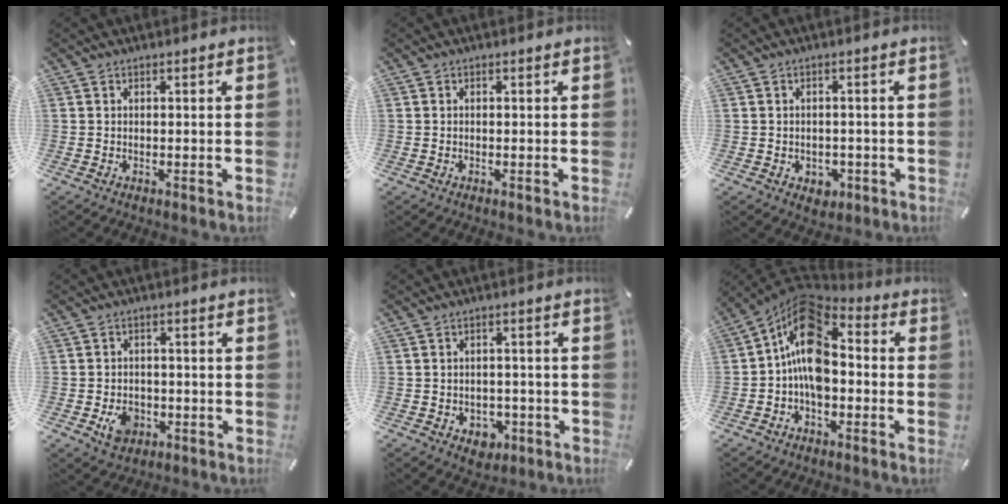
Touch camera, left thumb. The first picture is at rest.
{"total": 0.0}
{"total": 3.0, "force": [-0.7, 2.6, 1.3], "torque": [-0.016, 0.001, -0.015]}
{"total": 5.8, "force": [-1.8, 4.6, 2.9], "torque": [-0.043, 0.001, -0.032]}
{"total": 4.3, "force": [-1.3, 3.6, 1.9], "torque": [-0.017, 0.002, -0.025]}
{"total": 13.2, "force": [-0.6, 8.8, 9.9], "torque": [-0.191, -0.004, -0.016]}